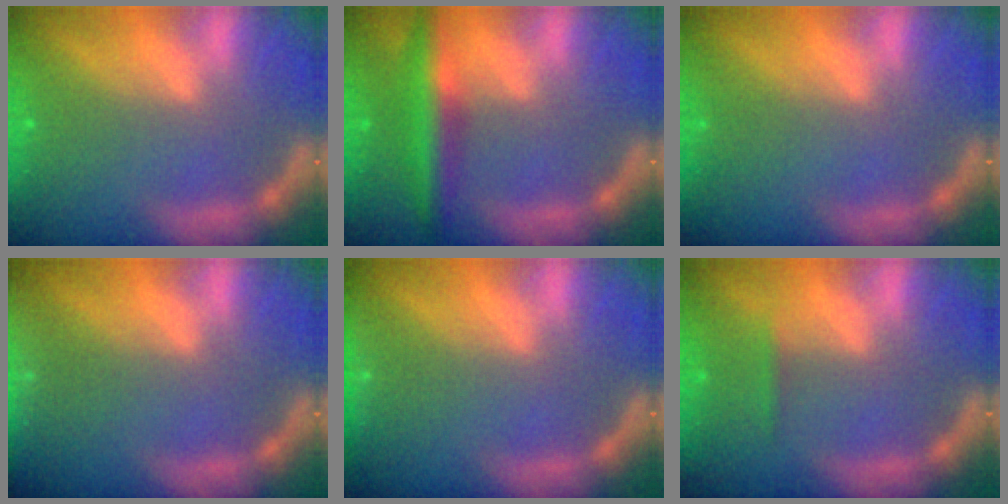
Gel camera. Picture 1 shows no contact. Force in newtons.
{"total": 5.5}
{"total": 0.0}
{"total": 6.5}
{"total": 1.9}
{"total": 0.9}